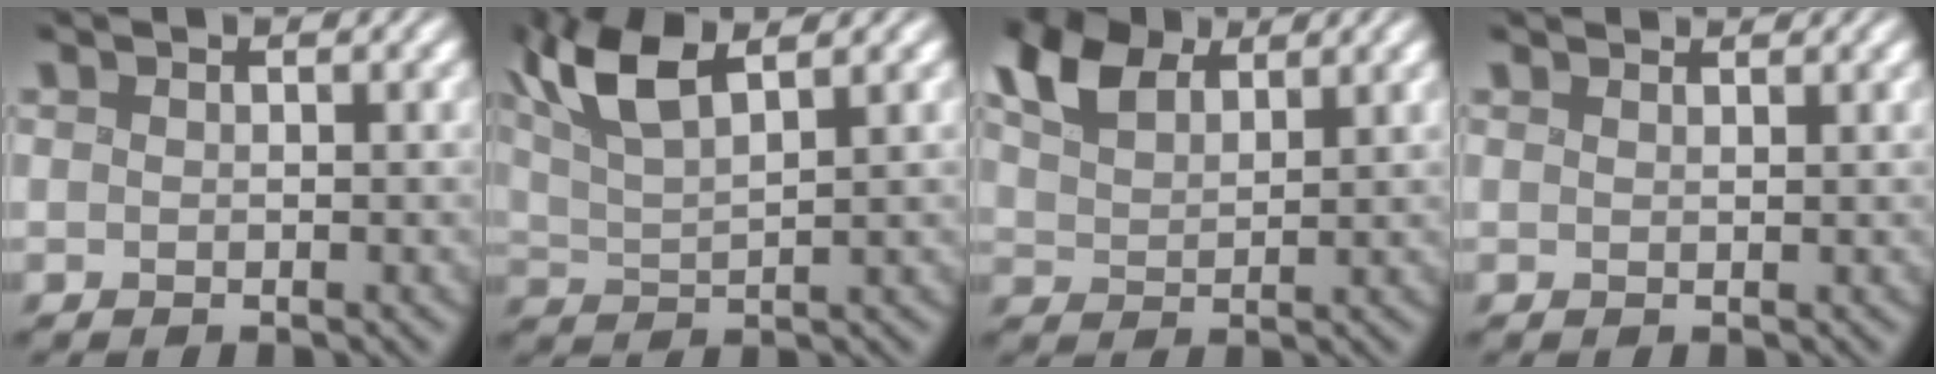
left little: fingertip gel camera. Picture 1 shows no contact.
{"total": 6.3, "force": [3.5, 1.7, 4.9], "torque": [-0.117, 0.023, 0.069]}
{"total": 6.2, "force": [3.7, 3.3, 3.6], "torque": [-0.104, 0.016, 0.073]}
{"total": 1.4, "force": [1.4, 0.1, 0.3], "torque": [-0.012, 0.009, 0.021]}